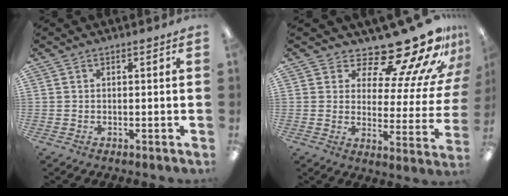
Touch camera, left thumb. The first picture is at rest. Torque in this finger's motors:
{"motor_torque": [0.09, 0.56, 0.03, -0.32, 0.01]}